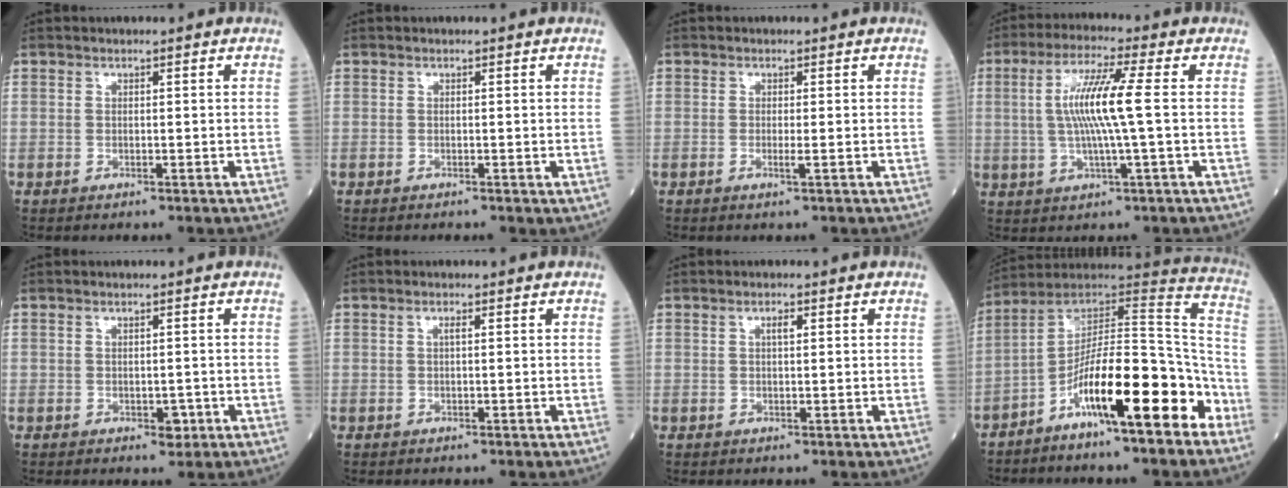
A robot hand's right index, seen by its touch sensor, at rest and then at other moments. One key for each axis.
{"total": 0.6, "fx": -0.3, "fy": 0.2, "fz": 0.4, "tx": -0.007, "ty": -0.001, "tz": -0.005}
{"total": 1.1, "fx": -0.3, "fy": -0.2, "fz": 1.0, "tx": -0.020, "ty": -0.002, "tz": -0.008}
{"total": 9.5, "fx": 0.6, "fy": -0.3, "fz": 9.5, "tx": -0.188, "ty": 0.005, "tz": 0.009}
{"total": 1.8, "fx": -0.6, "fy": 1.1, "fz": 1.2, "tx": -0.012, "ty": 0.001, "tz": -0.004}
{"total": 0.6, "fx": 0.1, "fy": 0.0, "fz": 0.6, "tx": -0.014, "ty": 0.001, "tz": 0.002}
{"total": 1.2, "fx": 0.4, "fy": 0.3, "fz": 1.1, "tx": -0.020, "ty": 0.003, "tz": 0.005}
{"total": 18.4, "fx": -9.3, "fy": 3.4, "fz": 15.5, "tx": -0.236, "ty": 0.042, "tz": -0.148}